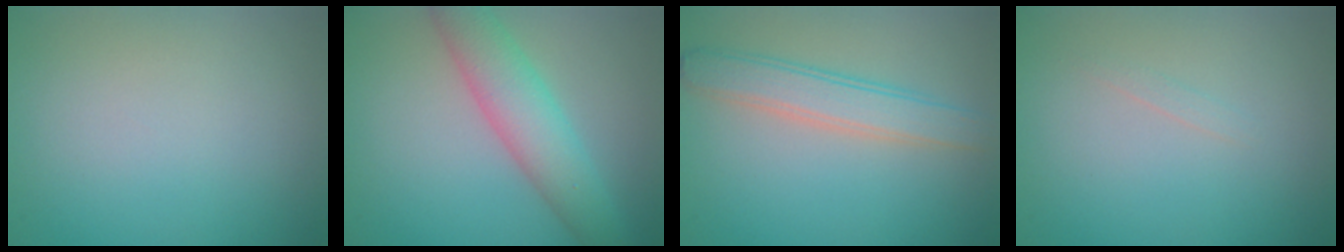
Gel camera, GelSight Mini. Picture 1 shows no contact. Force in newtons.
{"total": 5.1, "press": 5.1, "slide": 0.2}
{"total": 3.6, "press": 3.6, "slide": 0.1}
{"total": 0.5, "press": 0.5, "slide": 0.1}